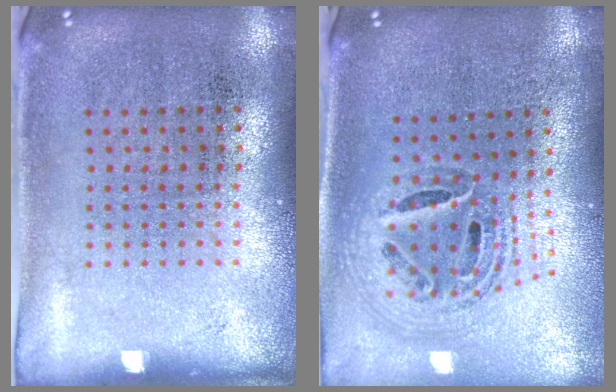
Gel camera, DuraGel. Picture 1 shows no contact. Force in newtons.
{"total": 1.5, "press": 1.3, "slide": 0.7}